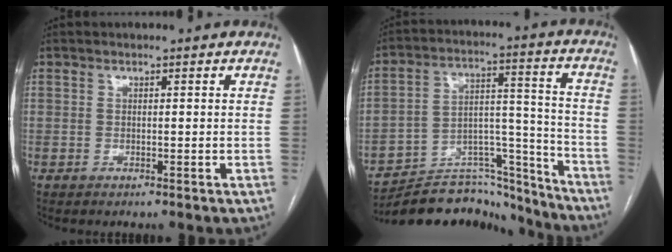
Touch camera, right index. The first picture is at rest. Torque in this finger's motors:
{"motor_torque": [-0.97, -0.73, -0.67, -0.15]}